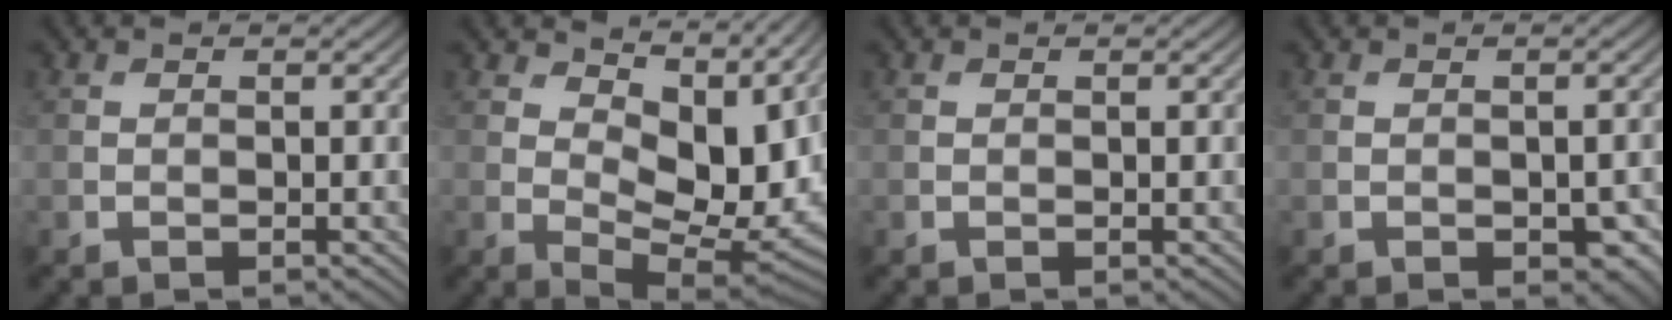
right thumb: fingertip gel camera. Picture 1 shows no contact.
{"total": 10.9, "force": [4.7, 5.7, 8.1], "torque": [-0.139, -0.007, 0.078]}
{"total": 0.0}
{"total": 3.1, "force": [-1.0, 1.8, 2.3], "torque": [-0.030, -0.015, -0.007]}